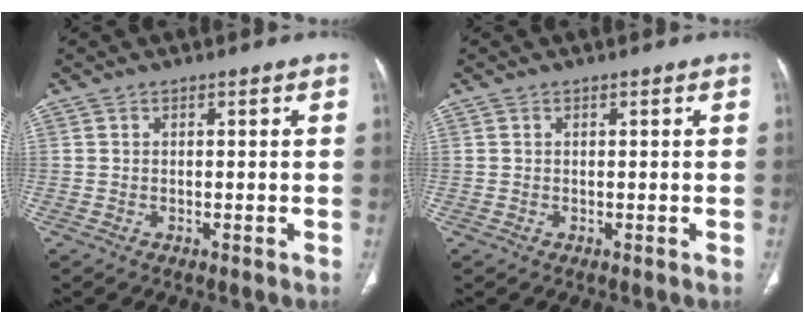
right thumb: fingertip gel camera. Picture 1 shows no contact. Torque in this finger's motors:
{"motor_torque": [0.31, 0.21, -0.03, 0.28, 0.03]}